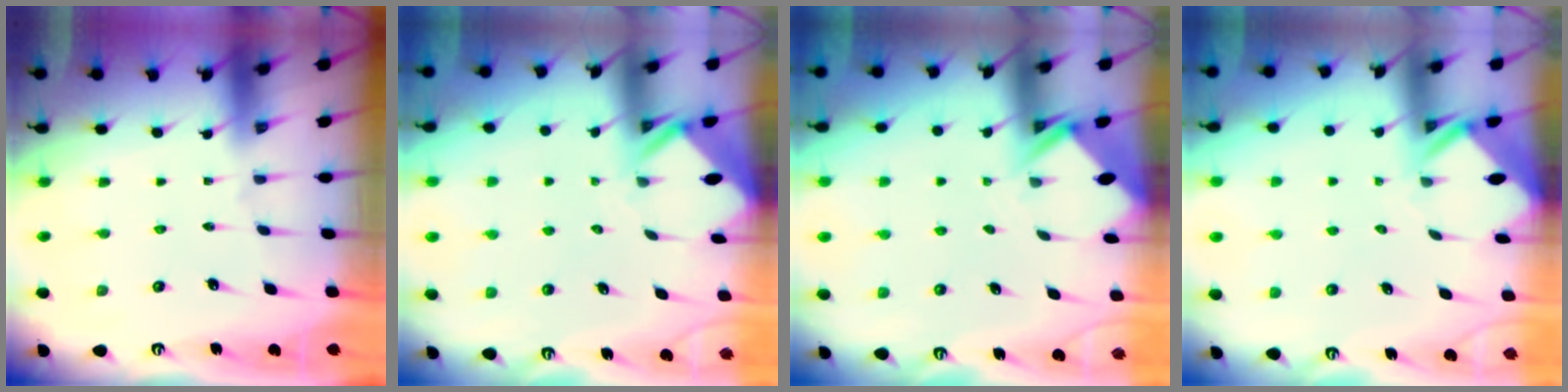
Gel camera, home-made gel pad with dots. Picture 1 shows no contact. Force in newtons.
{"total": 2.8, "press": 2.8, "slide": 0.1}
{"total": 2.7, "press": 2.7, "slide": 0.2}
{"total": 2.5, "press": 2.5, "slide": 0.1}